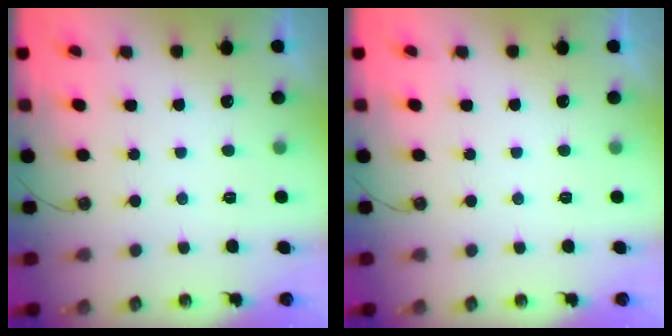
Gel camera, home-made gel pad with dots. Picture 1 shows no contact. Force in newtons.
{"total": 0.0}